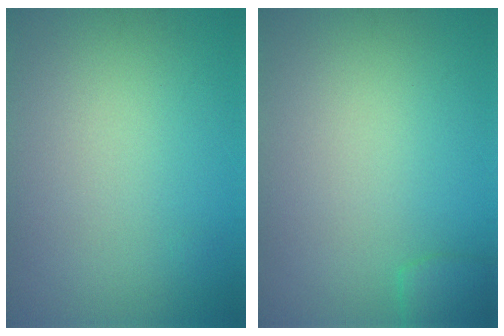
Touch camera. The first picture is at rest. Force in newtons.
{"total": 1.9, "press": 1.9, "slide": 0.2}